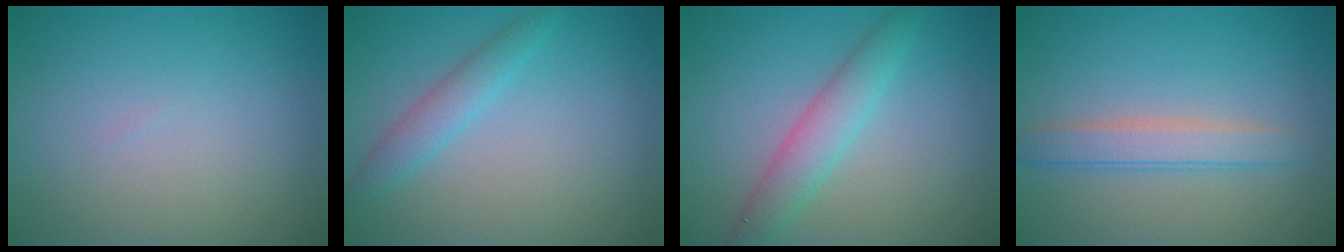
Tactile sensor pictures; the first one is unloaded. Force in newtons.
{"total": 2.2, "press": 2.2, "slide": 0.1}
{"total": 3.4, "press": 3.4, "slide": 0.1}
{"total": 2.7, "press": 2.7, "slide": 0.0}